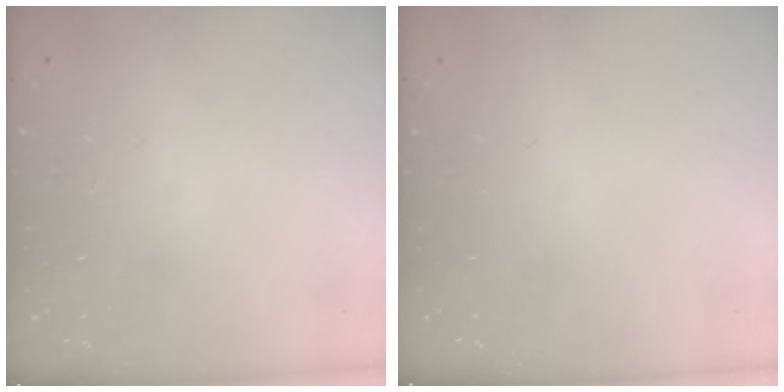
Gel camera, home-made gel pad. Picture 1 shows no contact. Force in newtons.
{"total": 0.0}